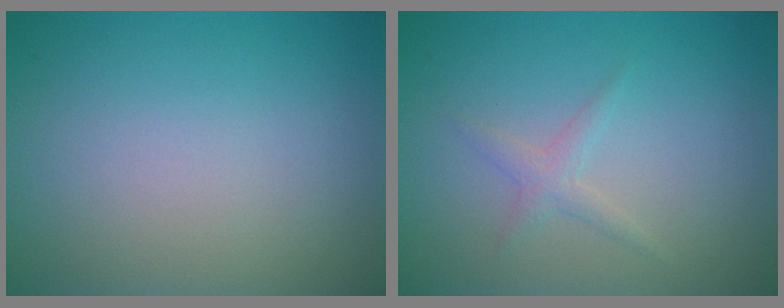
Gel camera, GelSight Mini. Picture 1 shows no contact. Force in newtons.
{"total": 1.3, "press": 1.3, "slide": 0.0}